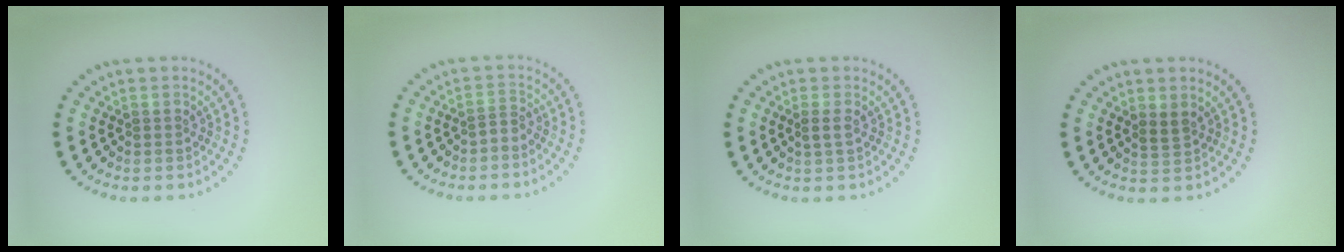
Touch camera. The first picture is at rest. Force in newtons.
{"total": 0.9, "press": 0.3, "slide": 0.8}
{"total": 0.9, "press": 0.8, "slide": 0.4}
{"total": 1.2, "press": 0.9, "slide": 0.7}